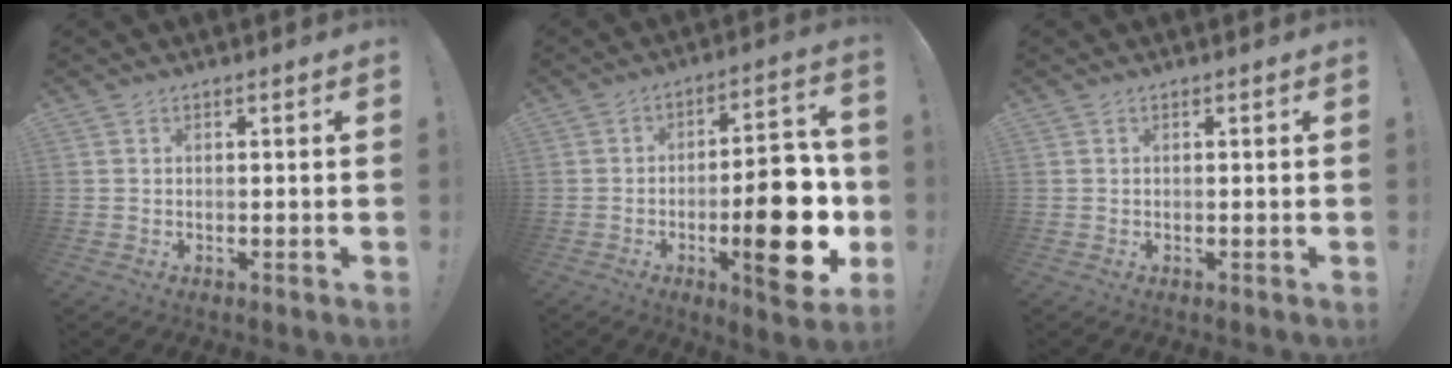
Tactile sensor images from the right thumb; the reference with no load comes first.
{"total": 21.8, "force": [-5.0, 8.0, 19.6], "torque": [-0.250, 0.019, -0.065]}
{"total": 0.0}